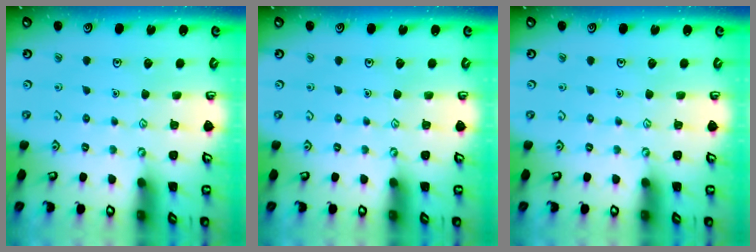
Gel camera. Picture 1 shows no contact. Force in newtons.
{"total": 0.0}
{"total": 0.0}